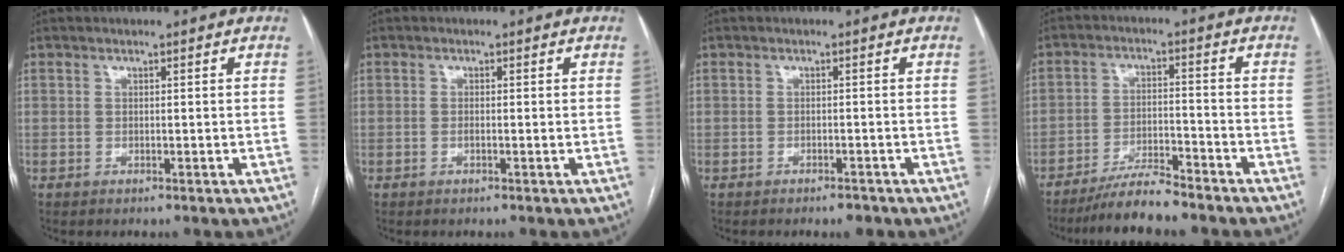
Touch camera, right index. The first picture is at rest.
{"total": 0.7, "force": [-0.1, 0.1, 0.7], "torque": [-0.013, 0.000, -0.002]}
{"total": 1.6, "force": [-1.3, 0.6, 0.8], "torque": [-0.013, 0.000, -0.013]}
{"total": 7.0, "force": [-6.3, 0.6, 3.0], "torque": [-0.053, -0.013, -0.114]}